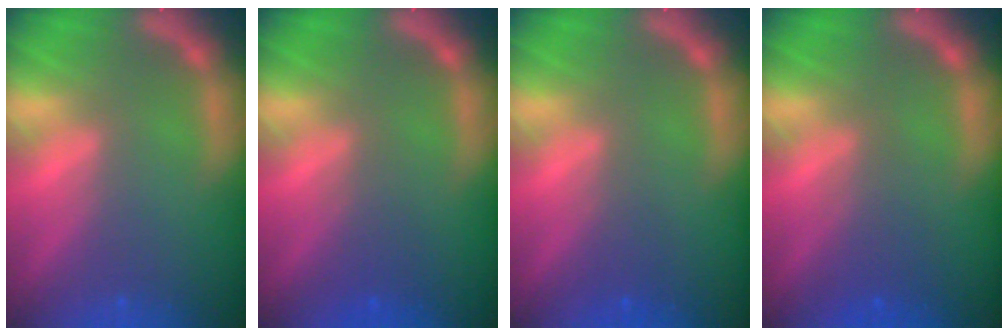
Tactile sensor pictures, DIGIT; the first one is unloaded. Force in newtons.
{"total": 2.0}
{"total": 1.4}
{"total": 2.5}